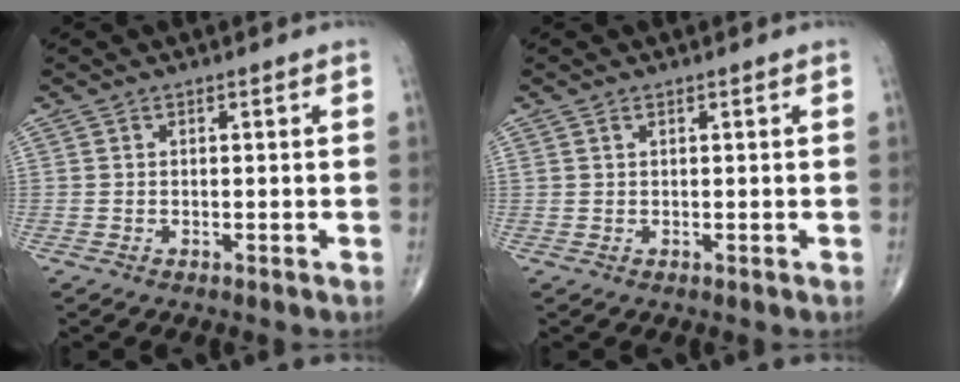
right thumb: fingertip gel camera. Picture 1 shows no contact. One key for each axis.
{"total": 0.5, "fx": 0.4, "fy": 0.2, "fz": 0.3, "tx": -0.006, "ty": 0.003, "tz": 0.009}